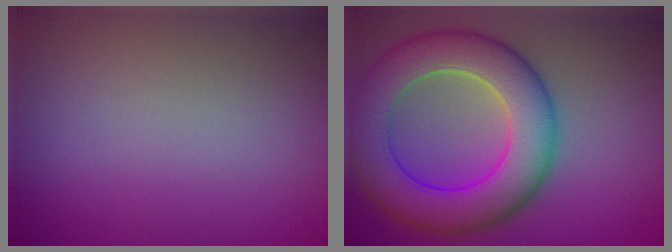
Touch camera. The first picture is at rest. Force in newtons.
{"total": 9.9, "press": 9.9, "slide": 0.4}